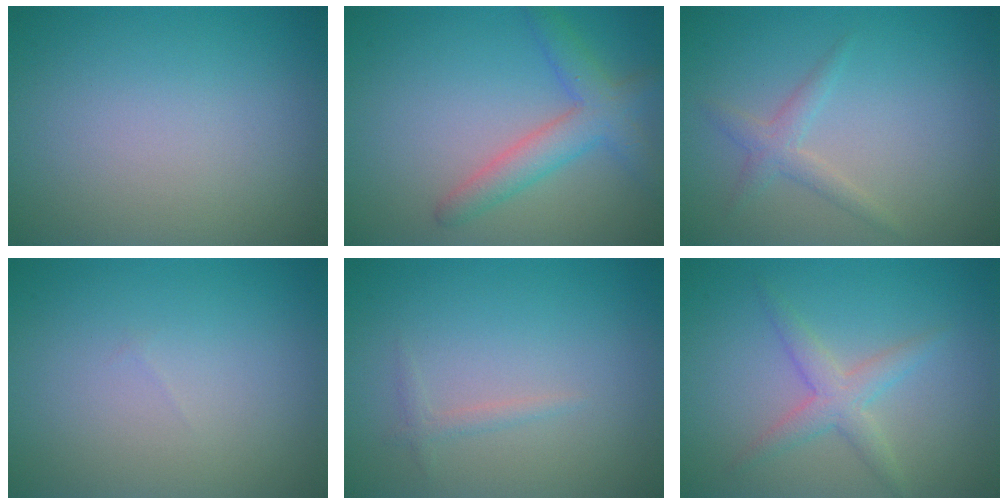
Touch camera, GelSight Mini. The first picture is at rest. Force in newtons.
{"total": 3.9, "press": 3.9, "slide": 0.2}
{"total": 1.7, "press": 1.7, "slide": 0.1}
{"total": 0.0}
{"total": 0.9, "press": 0.9, "slide": 0.1}
{"total": 2.6, "press": 2.6, "slide": 0.2}